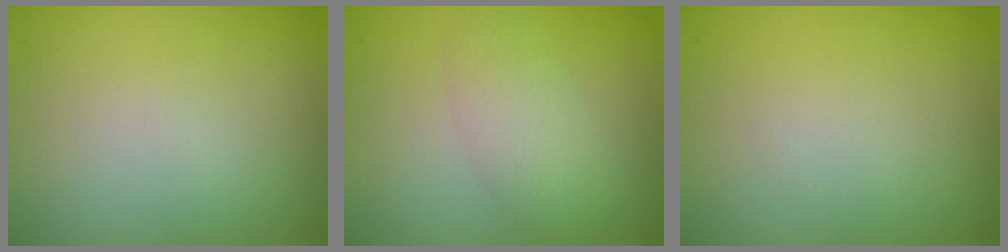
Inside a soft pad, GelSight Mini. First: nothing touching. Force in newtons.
{"total": 2.7, "press": 2.7, "slide": 0.1}
{"total": 0.0}